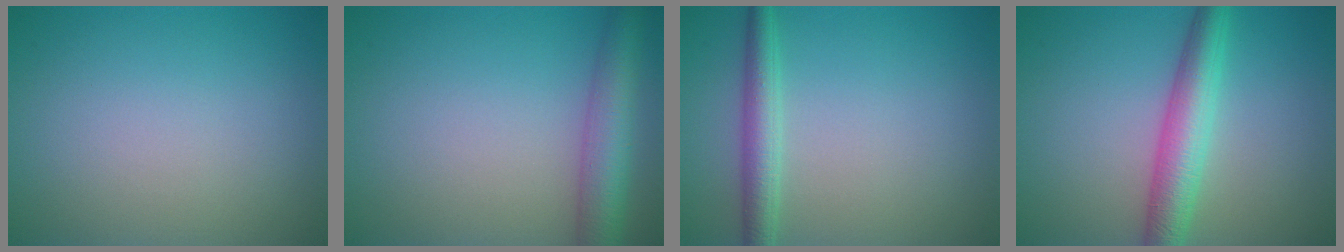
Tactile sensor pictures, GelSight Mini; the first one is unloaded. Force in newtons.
{"total": 5.0, "press": 5.0, "slide": 0.2}
{"total": 2.8, "press": 2.8, "slide": 0.1}
{"total": 4.9, "press": 4.9, "slide": 0.1}